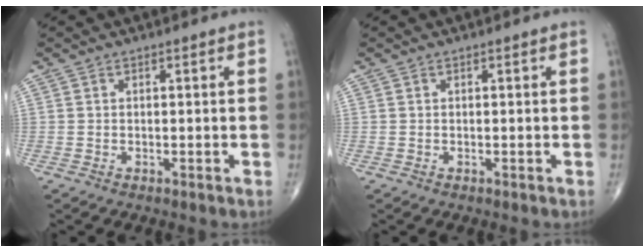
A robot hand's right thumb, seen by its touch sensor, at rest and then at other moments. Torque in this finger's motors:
{"motor_torque": [0.08, 0.08, 0.00, 0.00, 0.00]}